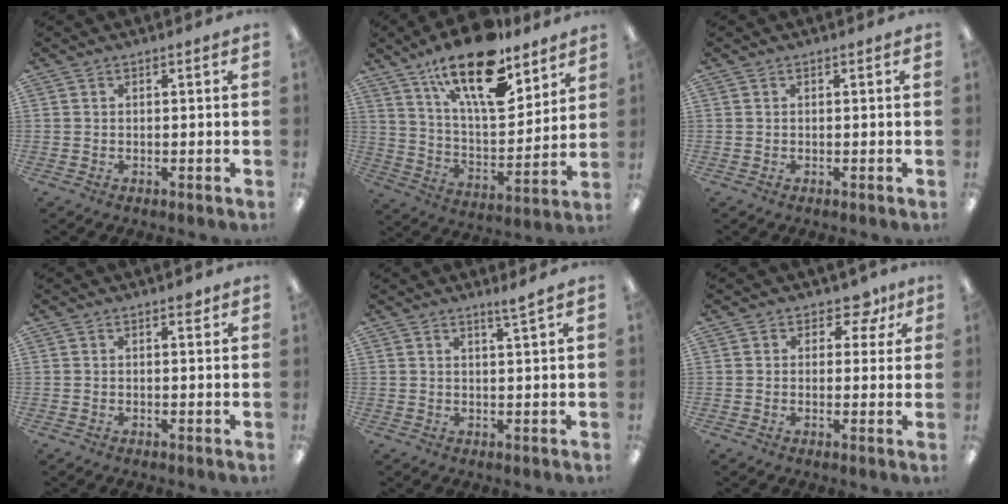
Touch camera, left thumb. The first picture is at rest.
{"total": 21.4, "force": [14.2, 8.5, 13.6], "torque": [-0.223, -0.078, 0.242]}
{"total": 0.0}
{"total": 1.1, "force": [0.7, 0.6, 0.6], "torque": [-0.005, -0.001, 0.011]}
{"total": 2.0, "force": [1.7, -0.2, 1.0], "torque": [-0.023, -0.003, 0.031]}
{"total": 5.8, "force": [3.3, 3.9, 2.9], "torque": [-0.038, -0.011, 0.054]}